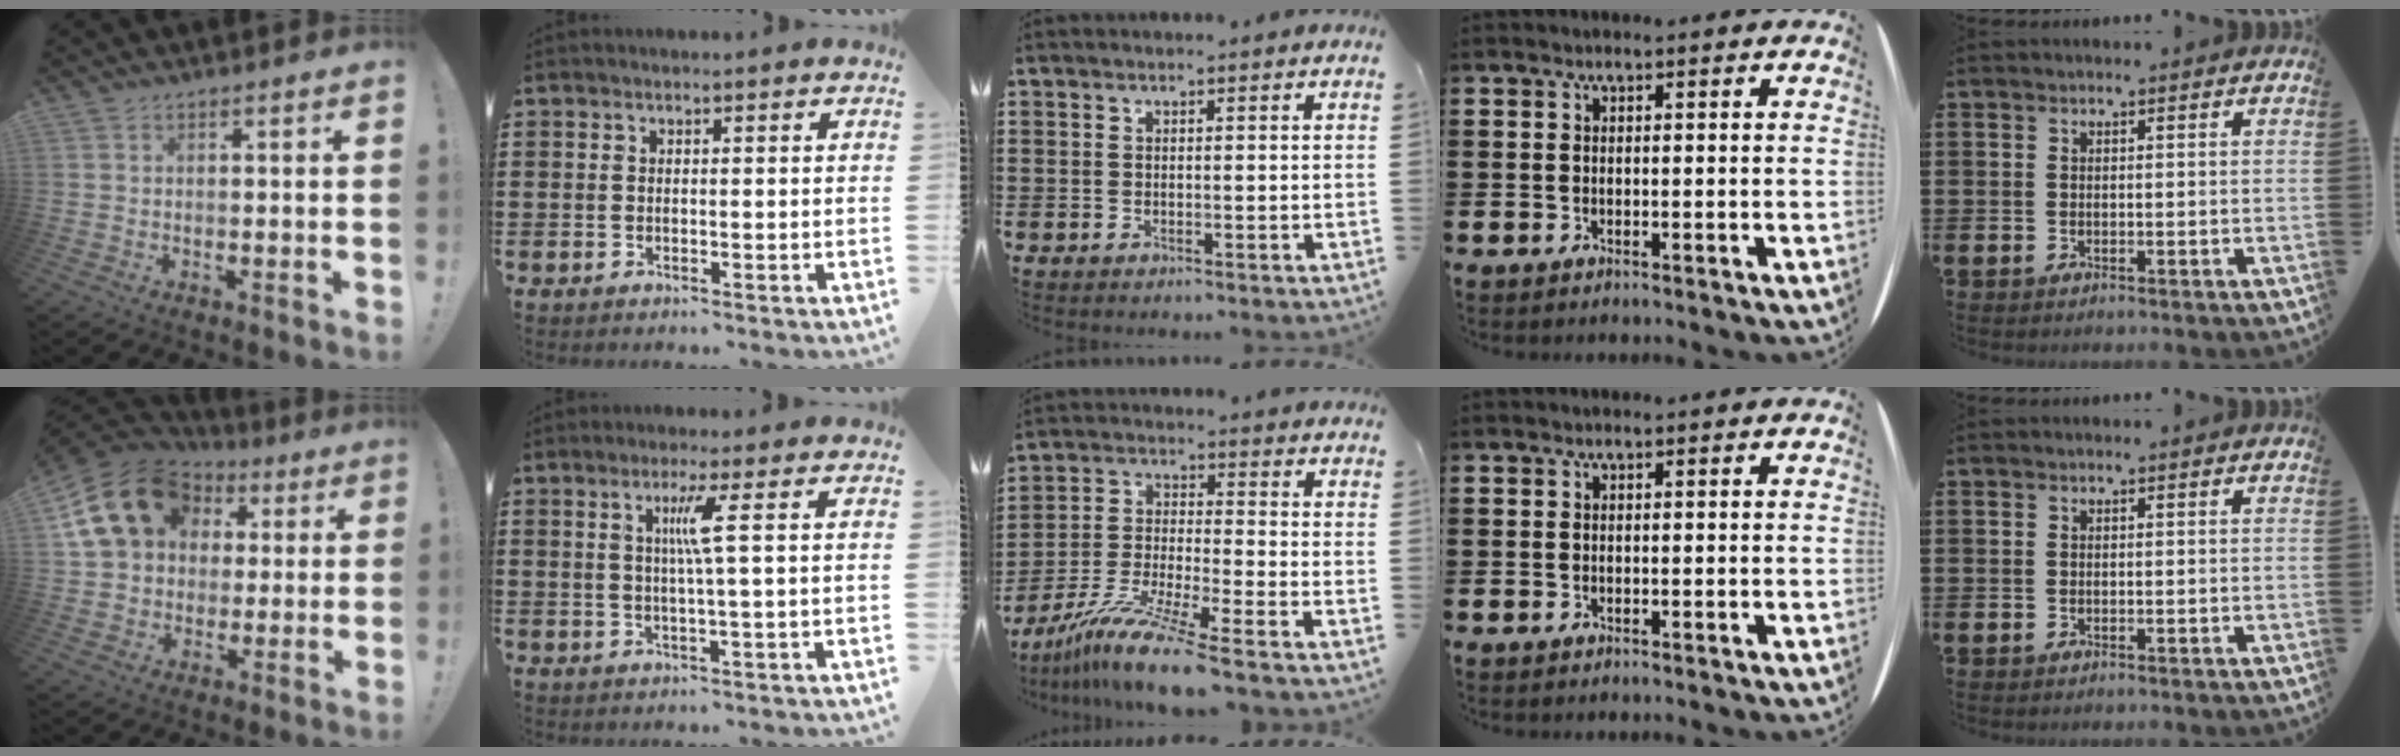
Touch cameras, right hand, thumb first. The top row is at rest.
{"thumb": {"total": 18.4, "force": [6.4, 14.2, 9.7], "torque": [-0.166, -0.014, 0.131]}, "index": {"total": 4.4, "force": [0.8, -0.8, 4.2], "torque": [-0.082, -0.005, 0.008]}, "middle": {"total": 10.3, "force": [-8.6, -0.3, 5.7], "torque": [-0.114, -0.006, -0.170]}}